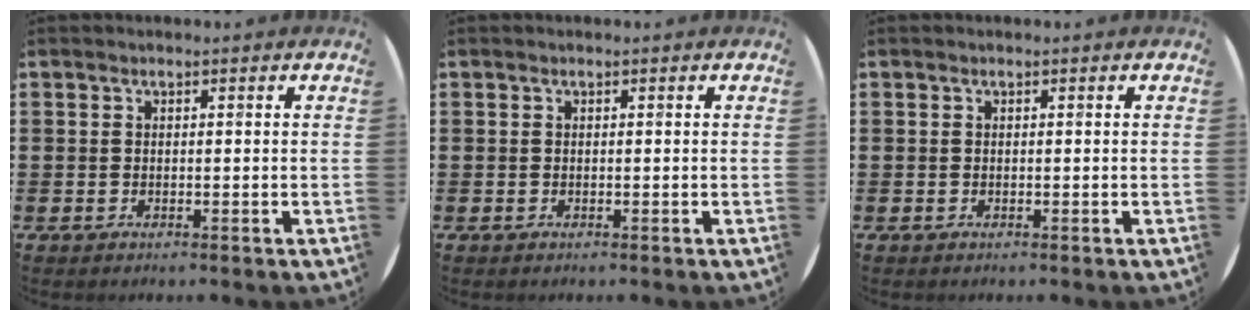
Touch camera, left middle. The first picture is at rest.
{"total": 0.0}
{"total": 0.0}